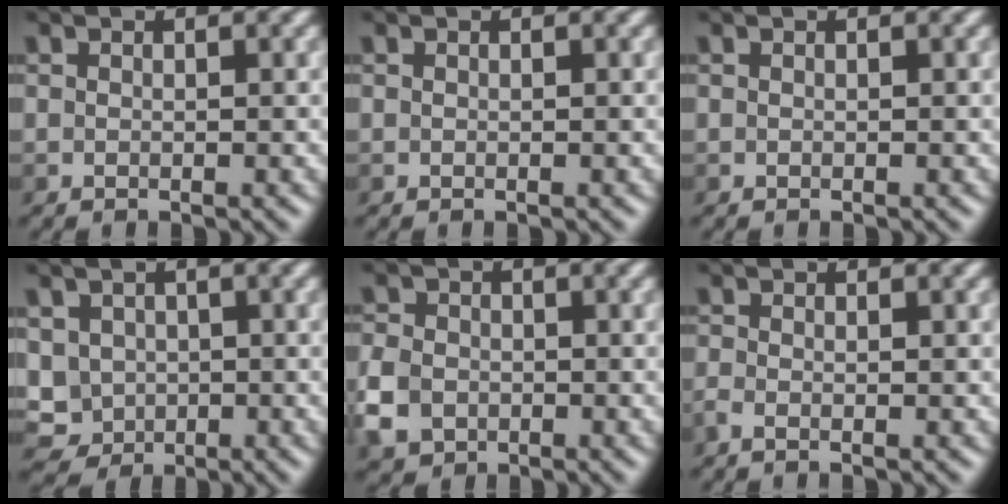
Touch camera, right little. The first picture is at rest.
{"total": 0.0}
{"total": 0.0}
{"total": 5.1, "force": [0.3, 4.7, 1.9], "torque": [-0.038, 0.024, -0.014]}
{"total": 4.9, "force": [-1.8, 3.8, 2.5], "torque": [-0.057, -0.007, -0.041]}
{"total": 0.8, "force": [-0.5, 0.2, 0.6], "torque": [-0.016, 0.006, -0.012]}